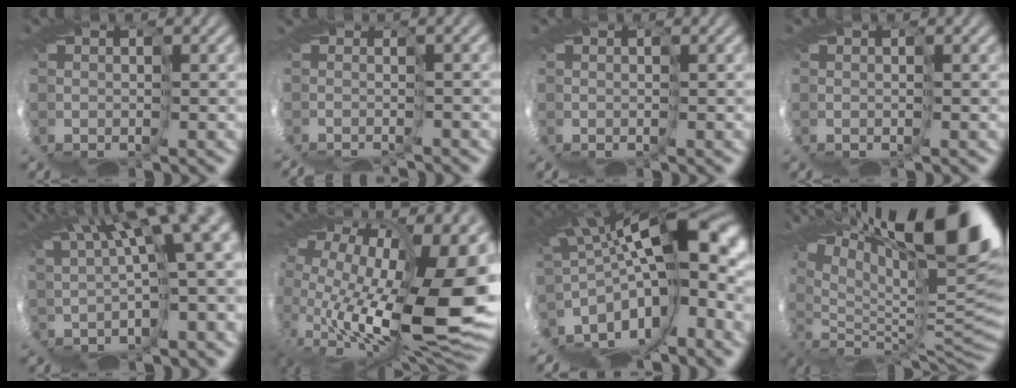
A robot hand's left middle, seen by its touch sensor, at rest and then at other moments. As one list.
[{"total": 5.7, "force": [-4.7, -2.7, -1.8], "torque": [0.017, -0.013, -0.042]}, {"total": 0.0}, {"total": 0.0}, {"total": 9.3, "force": [5.4, -0.6, 7.5], "torque": [-0.090, 0.018, 0.116]}, {"total": 12.6, "force": [2.3, 4.2, 11.7], "torque": [-0.207, -0.046, 0.066]}, {"total": 9.3, "force": [-2.2, 1.4, 8.9], "torque": [-0.149, -0.016, -0.033]}, {"total": 13.5, "force": [10.8, -1.1, 8.0], "torque": [-0.145, 0.026, 0.202]}]